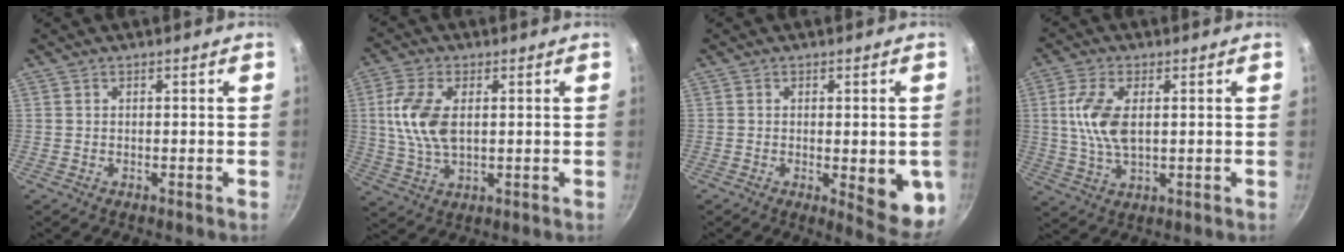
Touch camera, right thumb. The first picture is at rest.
{"total": 10.2, "force": [1.5, 5.6, 8.3], "torque": [-0.168, -0.001, 0.030]}
{"total": 9.7, "force": [-1.6, 3.2, 9.0], "torque": [-0.091, -0.010, -0.014]}
{"total": 9.2, "force": [1.4, 4.6, 7.8], "torque": [-0.155, 0.000, 0.027]}